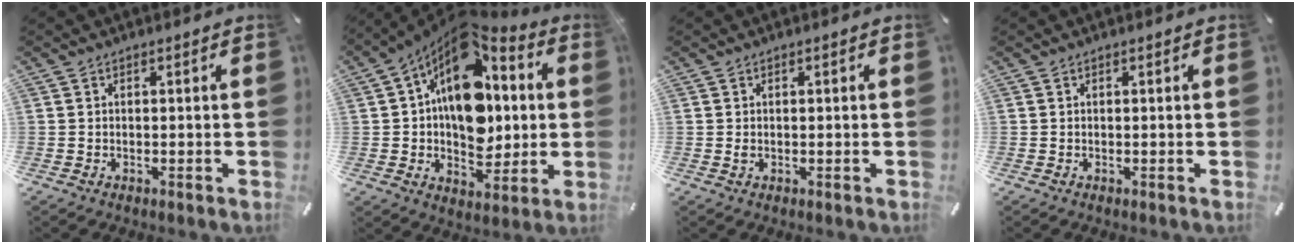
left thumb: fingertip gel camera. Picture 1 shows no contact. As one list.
[{"total": 19.2, "force": [4.0, 13.0, 13.5], "torque": [-0.211, -0.049, 0.066]}, {"total": 0.7, "force": [0.0, 0.4, 0.5], "torque": [-0.011, 0.001, -0.002]}, {"total": 0.0}]